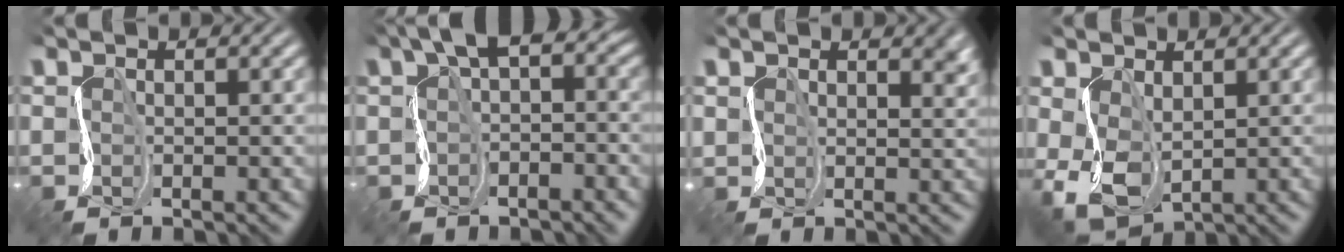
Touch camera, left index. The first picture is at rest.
{"total": 2.6, "force": [0.1, 1.4, 2.3], "torque": [-0.035, 0.014, 0.000]}
{"total": 1.8, "force": [1.3, 1.1, 0.5], "torque": [-0.016, -0.005, 0.030]}
{"total": 3.3, "force": [-0.6, 2.3, 2.2], "torque": [-0.076, -0.008, 0.000]}